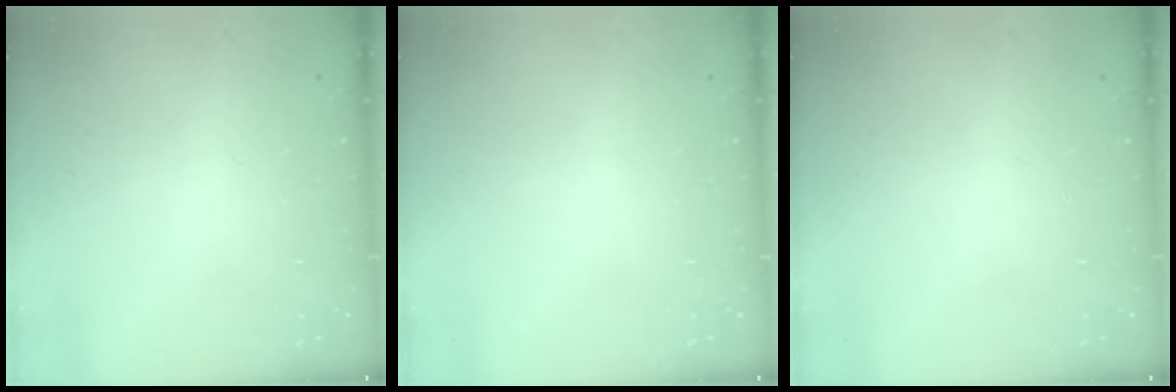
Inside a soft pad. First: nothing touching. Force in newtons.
{"total": 0.0}
{"total": 0.0}